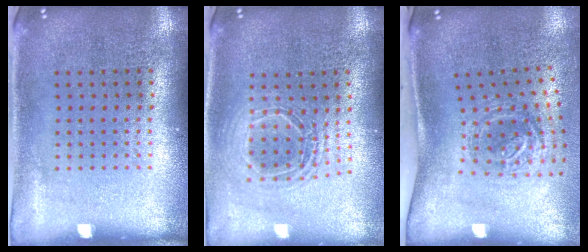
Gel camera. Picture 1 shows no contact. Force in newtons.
{"total": 1.6, "press": 1.4, "slide": 0.8}
{"total": 1.9, "press": 1.2, "slide": 1.5}